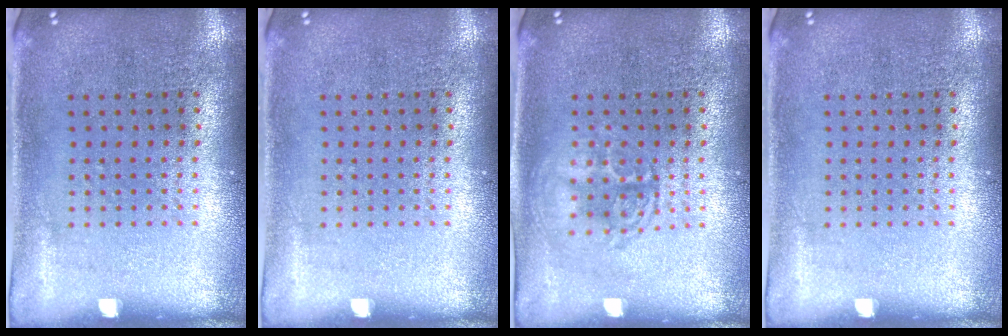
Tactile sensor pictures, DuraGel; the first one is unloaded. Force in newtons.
{"total": 0.0}
{"total": 1.3, "press": 1.3, "slide": 0.2}
{"total": 0.0}